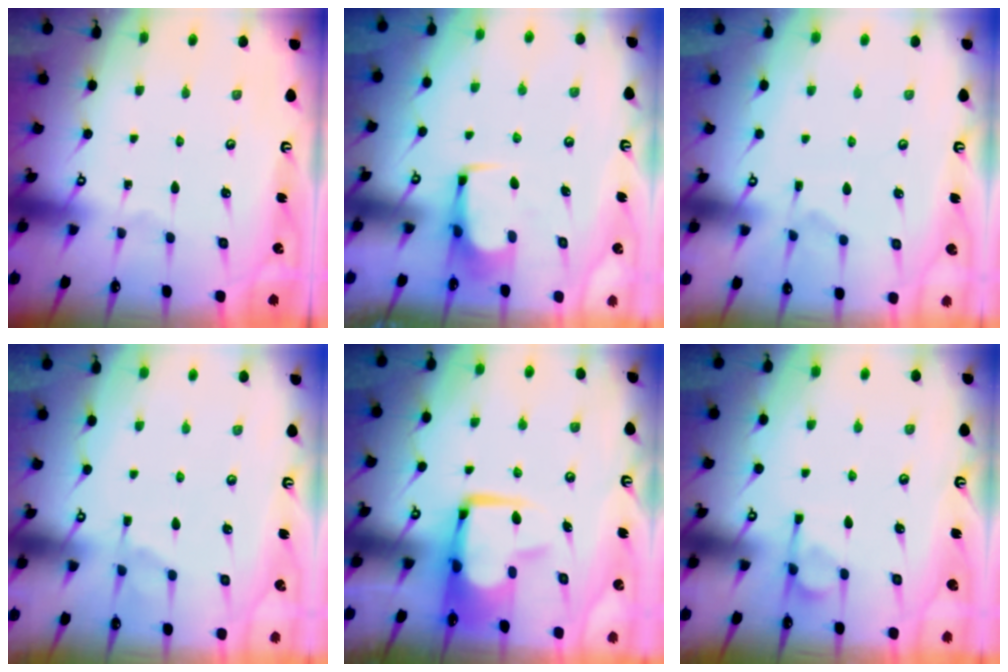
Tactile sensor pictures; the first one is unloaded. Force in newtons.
{"total": 0.7, "press": 0.6, "slide": 0.3}
{"total": 3.8, "press": 3.6, "slide": 1.3}
{"total": 1.7, "press": 1.4, "slide": 0.9}
{"total": 8.3, "press": 8.1, "slide": 1.4}
{"total": 6.7, "press": 6.7, "slide": 0.9}